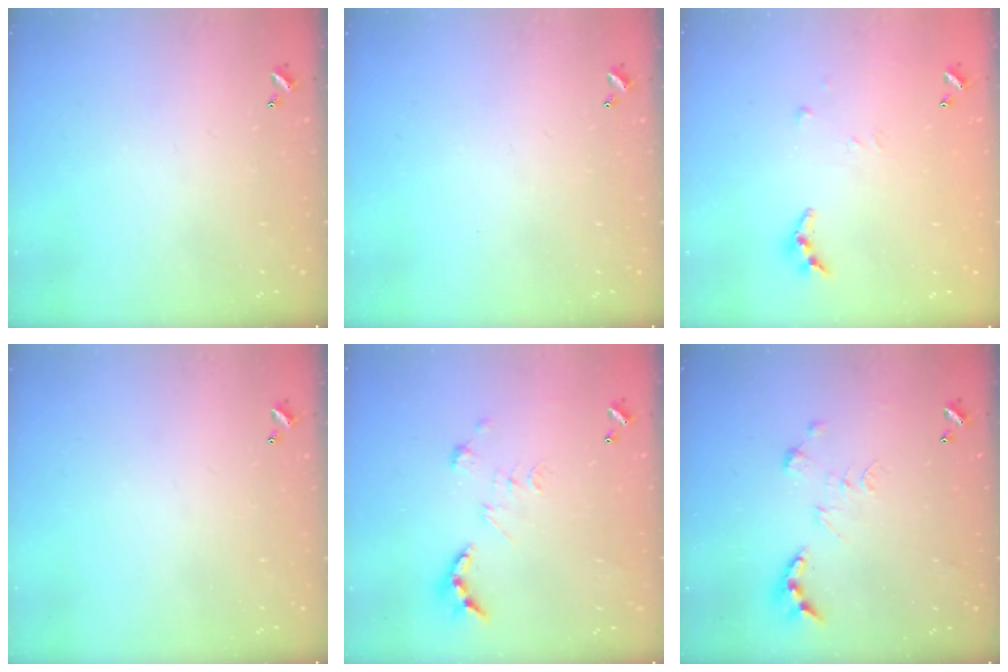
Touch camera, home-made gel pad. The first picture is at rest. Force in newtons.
{"total": 0.0}
{"total": 4.7, "press": 4.7, "slide": 0.3}
{"total": 0.0}
{"total": 2.7, "press": 2.2, "slide": 1.5}
{"total": 0.0}